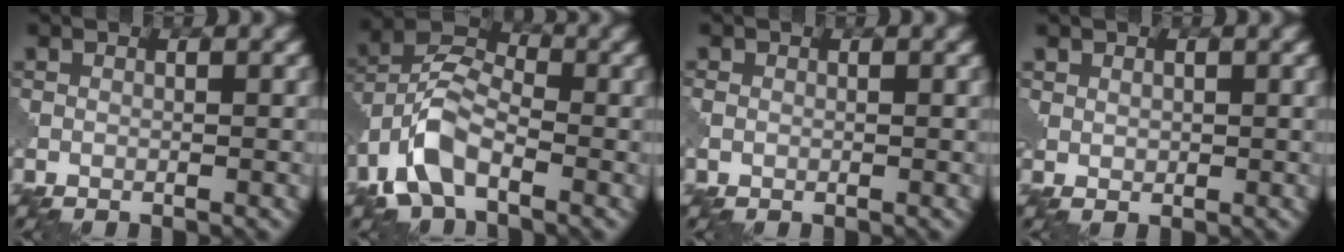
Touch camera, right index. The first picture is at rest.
{"total": 6.1, "force": [-3.2, 3.0, 4.3], "torque": [-0.086, 0.012, -0.075]}
{"total": 1.0, "force": [0.0, 0.9, 0.4], "torque": [-0.010, 0.000, 0.000]}
{"total": 1.2, "force": [0.5, 1.1, 0.3], "torque": [-0.004, -0.004, 0.012]}